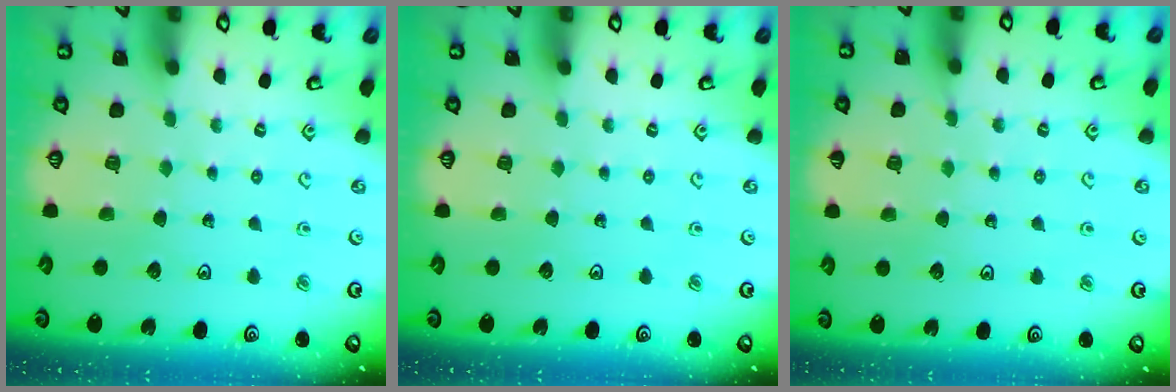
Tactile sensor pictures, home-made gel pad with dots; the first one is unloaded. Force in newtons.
{"total": 0.0}
{"total": 2.9, "press": 2.9, "slide": 0.5}